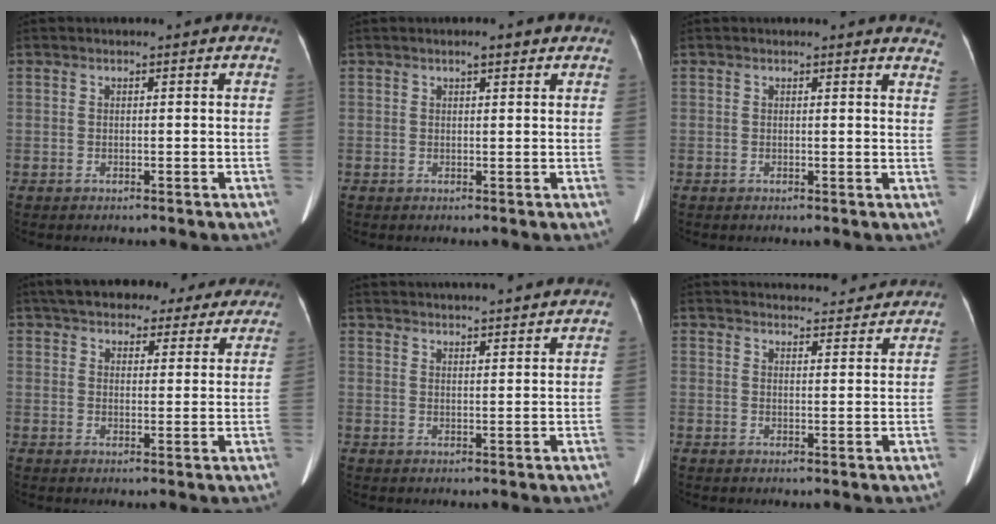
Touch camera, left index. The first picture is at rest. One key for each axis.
{"total": 1.5, "fx": 0.9, "fy": 0.3, "fz": 1.1, "tx": -0.016, "ty": -0.002, "tz": 0.016}
{"total": 7.0, "fx": 6.9, "fy": 0.9, "fz": 1.2, "tx": 0.017, "ty": -0.039, "tz": 0.040}
{"total": 18.7, "fx": 15.8, "fy": 6.8, "fz": 7.4, "tx": -0.102, "ty": 0.025, "tz": 0.199}
{"total": 18.7, "fx": 17.5, "fy": 2.0, "fz": 6.5, "tx": -0.099, "ty": 0.029, "tz": 0.239}
{"total": 16.1, "fx": 15.5, "fy": 2.4, "fz": 3.3, "tx": -0.030, "ty": 0.003, "tz": 0.191}